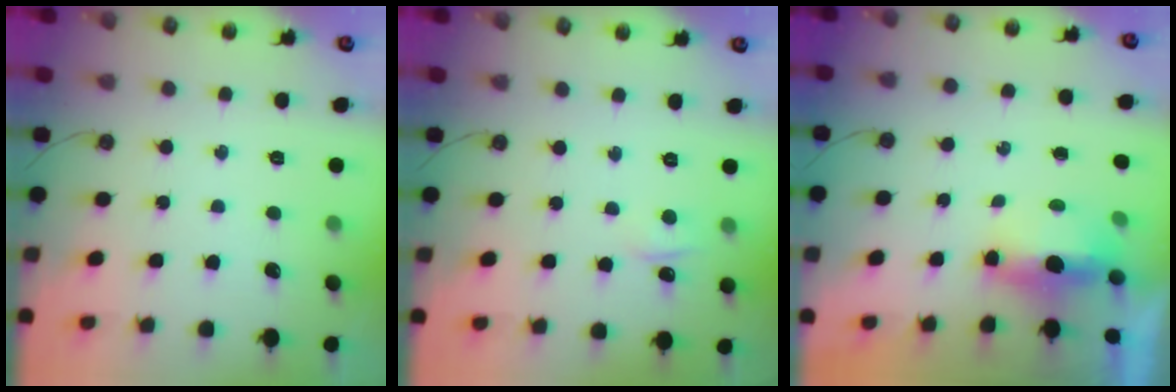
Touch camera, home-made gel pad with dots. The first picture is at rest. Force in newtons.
{"total": 4.5, "press": 4.4, "slide": 0.6}
{"total": 5.0, "press": 4.9, "slide": 1.3}